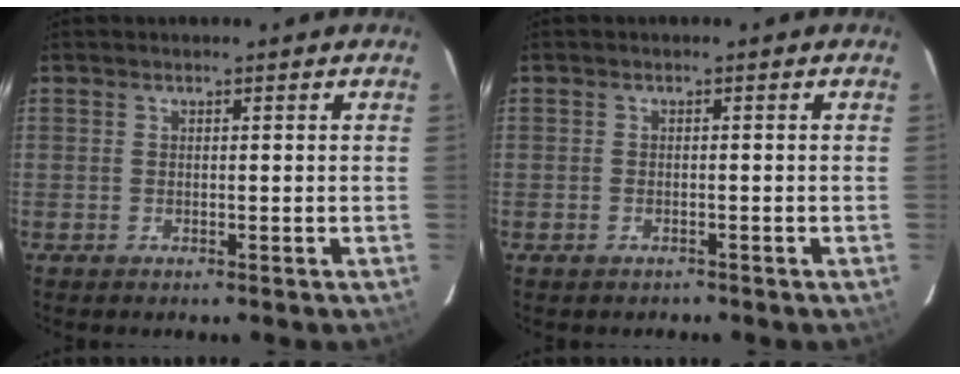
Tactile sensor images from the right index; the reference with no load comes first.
{"total": 1.1, "force": [-0.9, 0.7, 0.0], "torque": [0.000, -0.001, -0.013]}